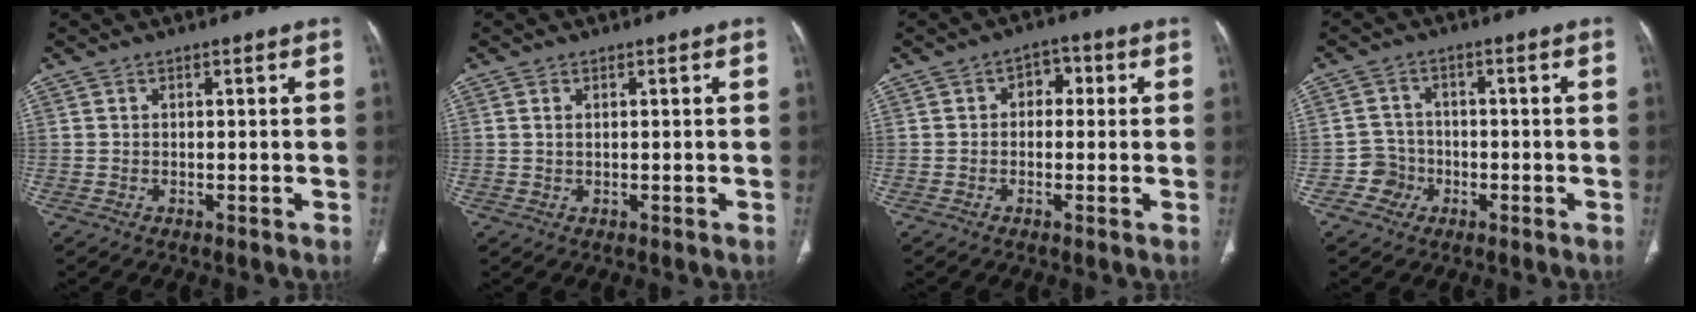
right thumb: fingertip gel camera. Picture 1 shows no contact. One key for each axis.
{"total": 1.1, "fx": 0.4, "fy": 0.5, "fz": 0.8, "tx": -0.022, "ty": 0.003, "tz": 0.012}
{"total": 4.0, "fx": 0.5, "fy": 3.0, "fz": 2.7, "tx": -0.012, "ty": 0.013, "tz": -0.003}
{"total": 4.0, "fx": -1.7, "fy": 3.6, "fz": -0.1, "tx": 0.024, "ty": 0.016, "tz": -0.035}